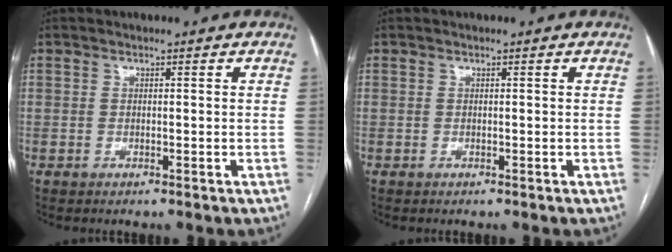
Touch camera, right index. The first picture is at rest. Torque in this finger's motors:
{"motor_torque": [0.00, 0.00, 0.00, 0.00]}